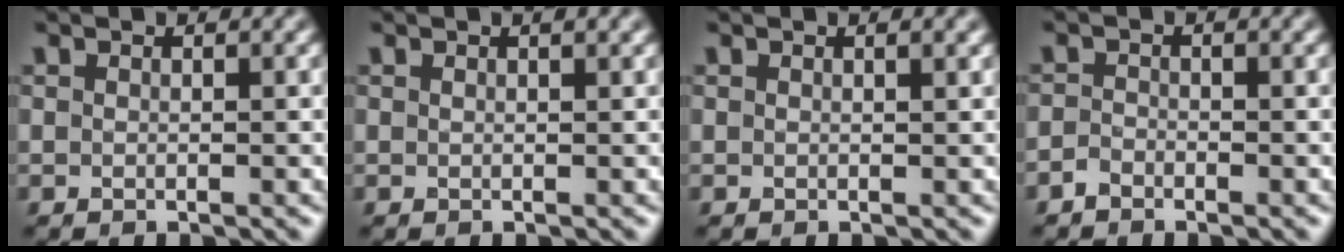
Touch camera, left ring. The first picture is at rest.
{"total": 0.7, "force": [0.4, 0.1, 0.6], "torque": [-0.010, 0.000, 0.007]}
{"total": 0.7, "force": [0.4, 0.2, 0.6], "torque": [-0.008, 0.001, 0.007]}
{"total": 1.2, "force": [-1.0, 0.5, 0.3], "torque": [-0.005, 0.000, -0.022]}